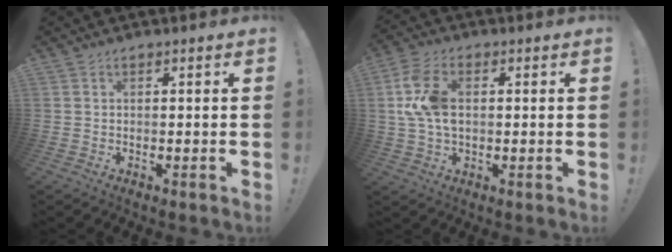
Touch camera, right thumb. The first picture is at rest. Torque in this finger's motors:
{"motor_torque": [1.11, 1.43, 1.26, 0.08, 0.12]}